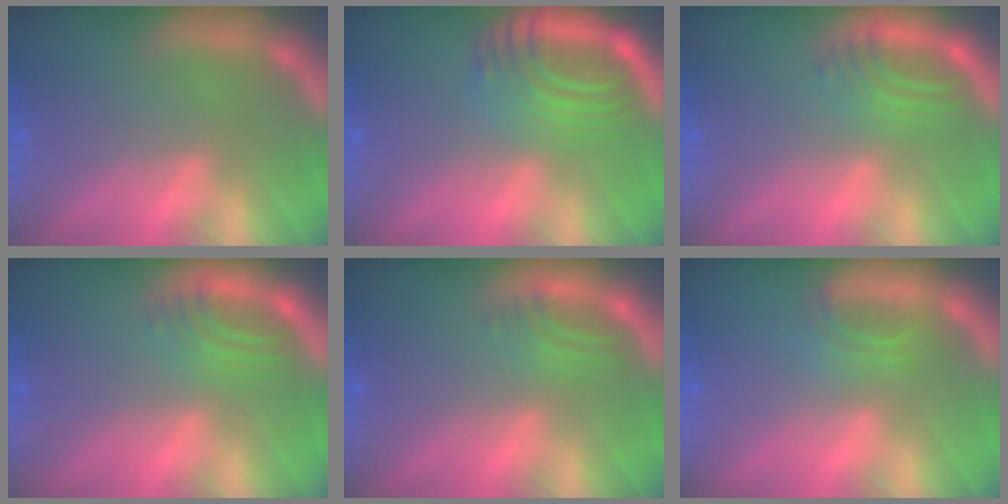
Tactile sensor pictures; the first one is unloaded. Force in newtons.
{"total": 7.1}
{"total": 3.4}
{"total": 2.9}
{"total": 2.0}
{"total": 1.9}